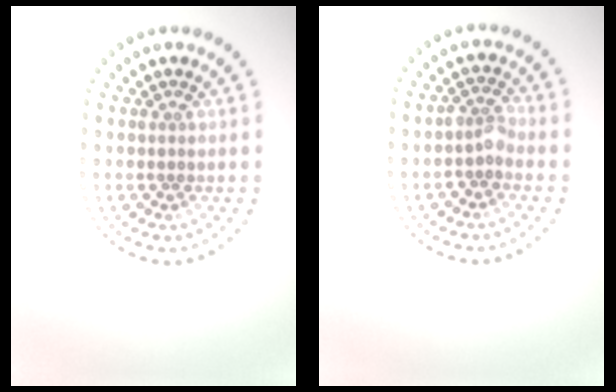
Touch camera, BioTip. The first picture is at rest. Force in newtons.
{"total": 1.8, "press": 1.5, "slide": 0.9}